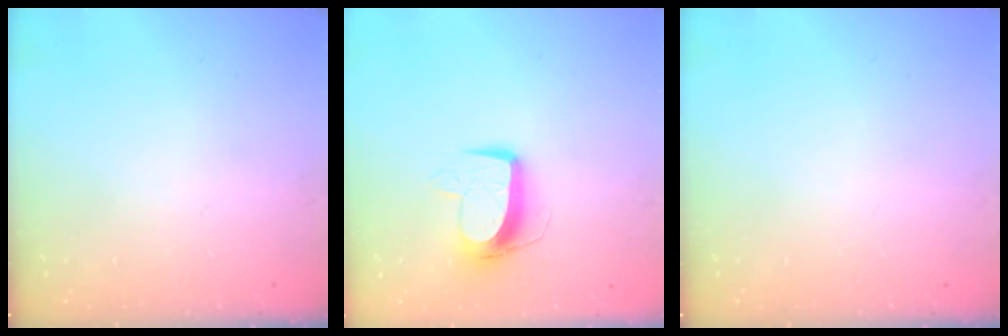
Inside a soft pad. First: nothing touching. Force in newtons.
{"total": 10.3, "press": 10.2, "slide": 1.1}
{"total": 0.0}